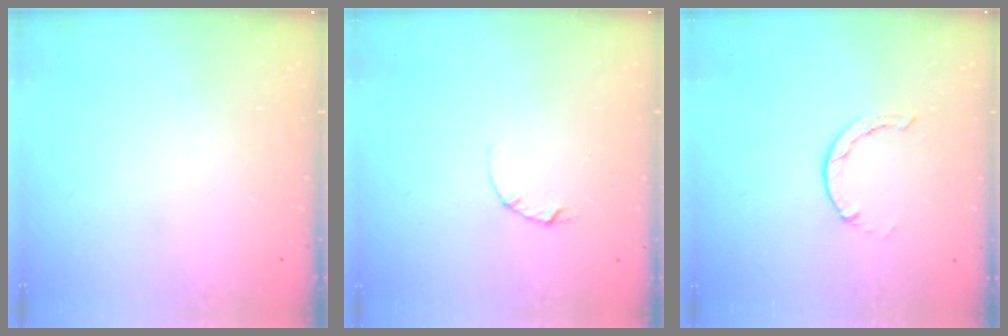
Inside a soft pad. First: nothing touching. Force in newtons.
{"total": 2.1, "press": 2.1, "slide": 0.1}
{"total": 1.3, "press": 1.2, "slide": 0.3}